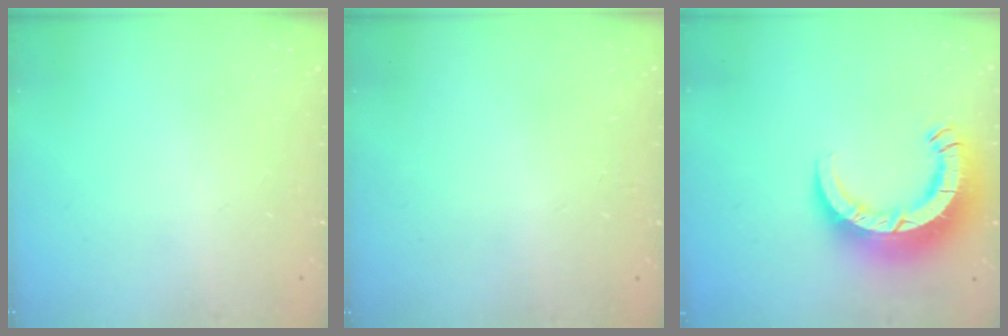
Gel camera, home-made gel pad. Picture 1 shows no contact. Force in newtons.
{"total": 2.4, "press": 2.4, "slide": 0.2}
{"total": 13.1, "press": 13.0, "slide": 1.4}